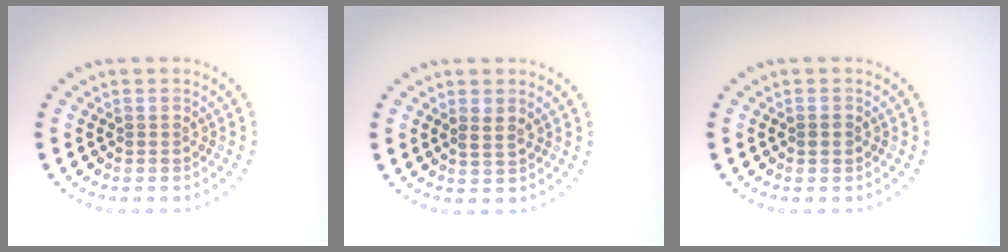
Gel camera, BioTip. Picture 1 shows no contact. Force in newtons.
{"total": 0.7, "press": 0.5, "slide": 0.4}
{"total": 1.1, "press": 1.0, "slide": 0.2}